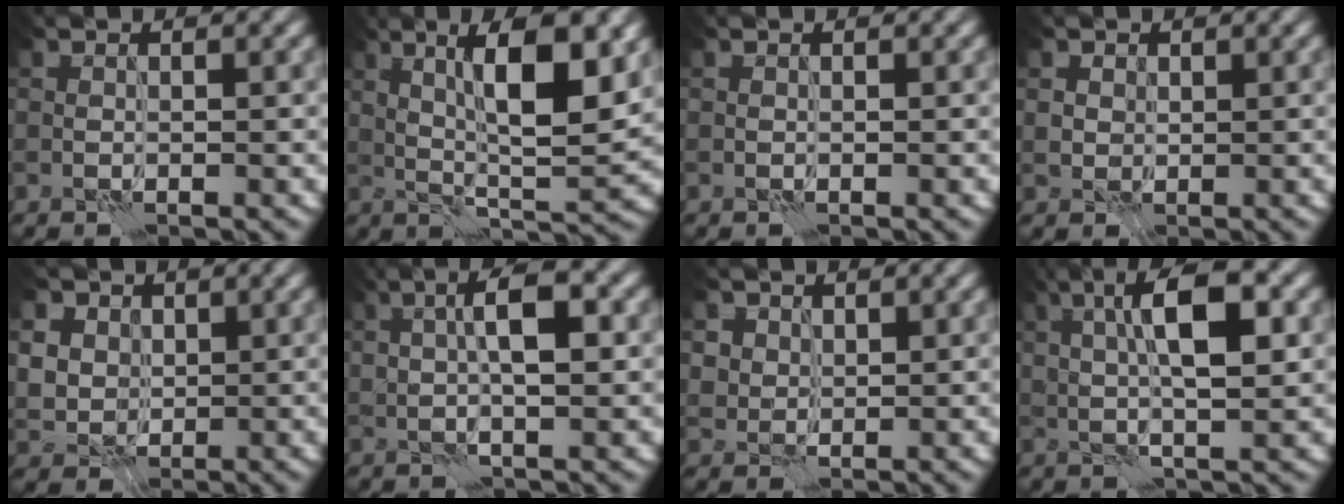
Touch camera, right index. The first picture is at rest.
{"total": 9.9, "force": [2.8, 2.3, 9.2], "torque": [-0.144, 0.003, 0.048]}
{"total": 0.0}
{"total": 1.9, "force": [1.0, 1.6, 0.5], "torque": [-0.016, -0.005, 0.028]}
{"total": 7.1, "force": [3.0, 5.8, 2.8], "torque": [-0.071, 0.017, 0.045]}
{"total": 5.1, "force": [0.8, 1.4, 4.8], "torque": [-0.085, 0.011, 0.012]}
{"total": 3.7, "force": [2.0, 2.8, 1.3], "torque": [-0.044, -0.004, 0.041]}
{"total": 7.2, "force": [1.6, 1.9, 6.8], "torque": [-0.113, 0.010, 0.025]}